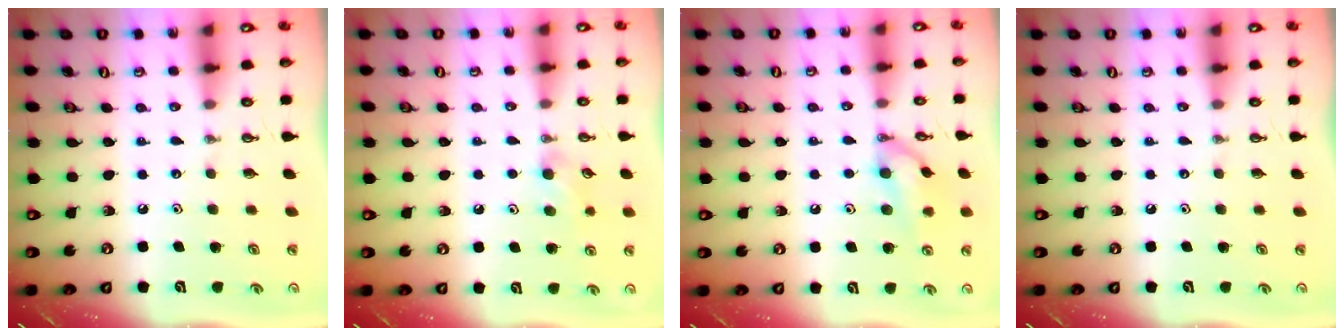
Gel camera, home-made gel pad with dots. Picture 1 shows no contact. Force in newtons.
{"total": 7.5, "press": 7.4, "slide": 1.4}
{"total": 11.6, "press": 11.0, "slide": 3.6}
{"total": 0.0}